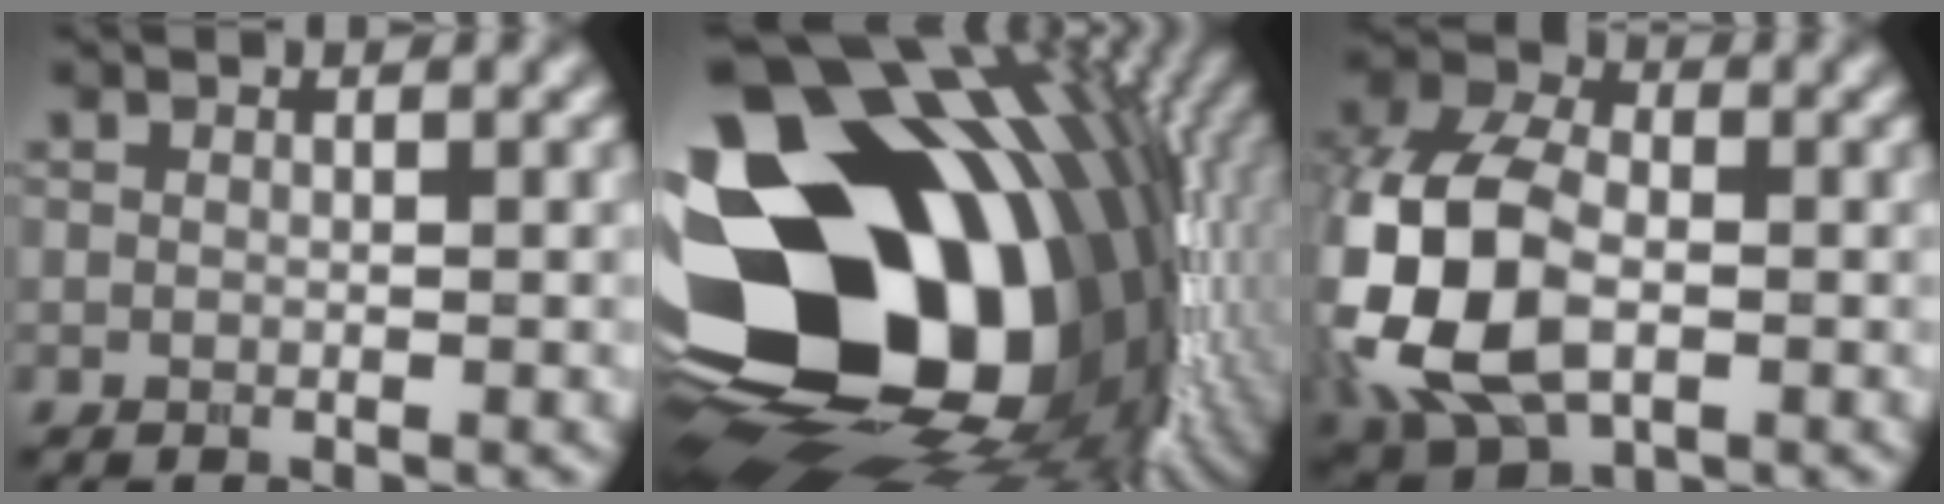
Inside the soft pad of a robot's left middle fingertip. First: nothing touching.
{"total": 23.0, "force": [-1.0, 17.1, 15.3], "torque": [-0.256, -0.024, -0.031]}
{"total": 11.0, "force": [-2.0, 7.7, 7.6], "torque": [-0.183, -0.013, -0.048]}